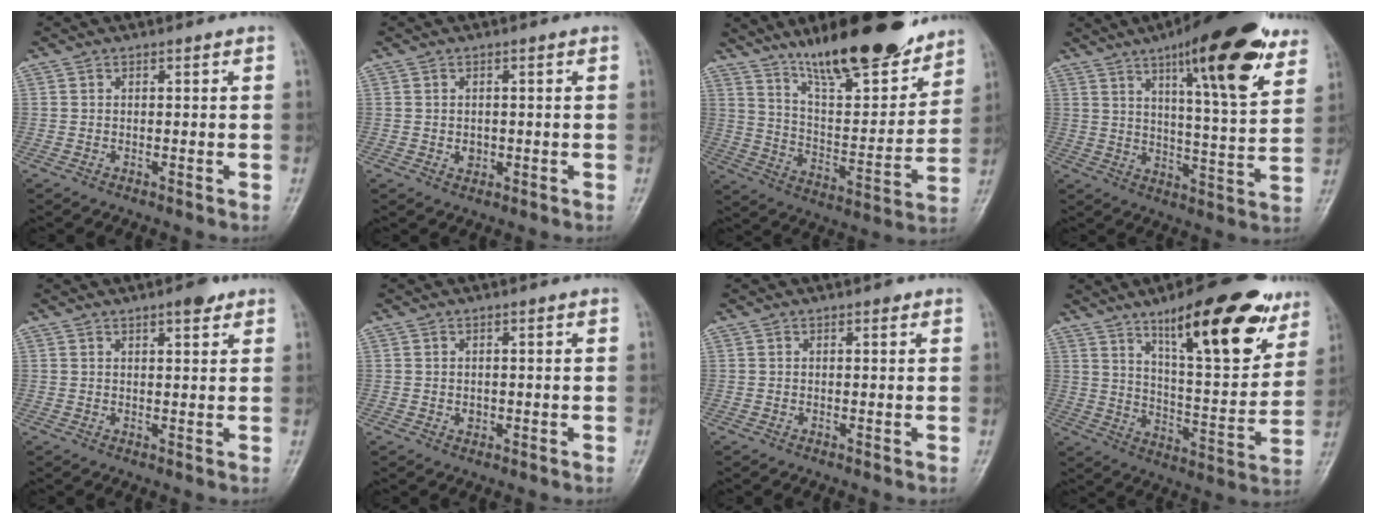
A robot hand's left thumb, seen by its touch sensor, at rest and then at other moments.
{"total": 1.8, "force": [-0.2, 1.5, 1.0], "torque": [-0.007, 0.001, 0.000]}
{"total": 22.1, "force": [16.5, 6.1, 13.3], "torque": [-0.167, -0.085, 0.273]}
{"total": 21.0, "force": [12.3, 4.9, 16.3], "torque": [-0.210, -0.049, 0.181]}
{"total": 3.5, "force": [2.3, 1.1, 2.4], "torque": [-0.026, -0.010, 0.030]}
{"total": 1.2, "force": [-0.1, 1.0, 0.7], "torque": [-0.005, 0.001, 0.000]}
{"total": 0.9, "force": [0.5, 0.4, 0.6], "torque": [-0.007, 0.000, 0.004]}
{"total": 22.2, "force": [13.2, 6.6, 16.6], "torque": [-0.205, -0.058, 0.206]}